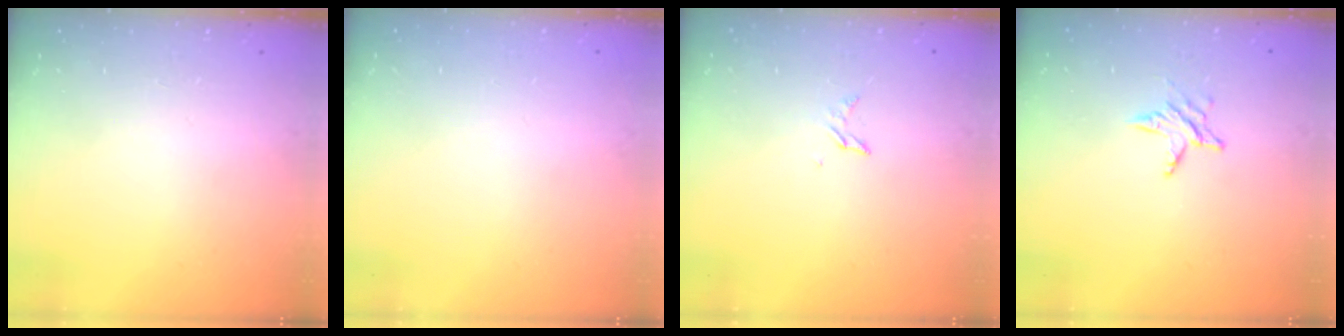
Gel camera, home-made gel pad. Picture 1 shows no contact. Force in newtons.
{"total": 0.0}
{"total": 3.5, "press": 3.5, "slide": 0.4}
{"total": 4.7, "press": 4.6, "slide": 0.6}